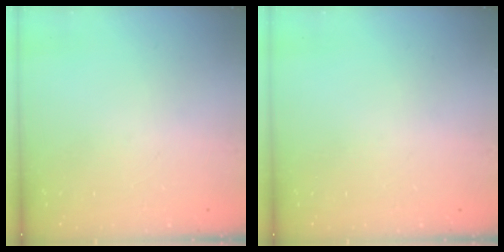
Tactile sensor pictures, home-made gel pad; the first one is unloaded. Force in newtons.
{"total": 0.0}